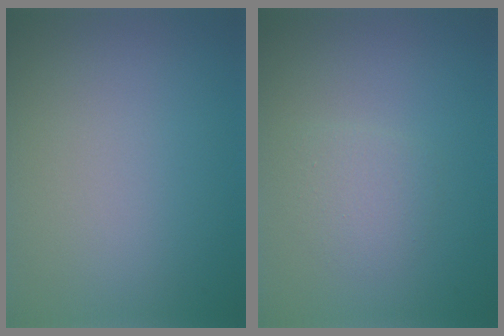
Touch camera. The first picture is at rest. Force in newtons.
{"total": 1.7, "press": 1.7, "slide": 0.1}